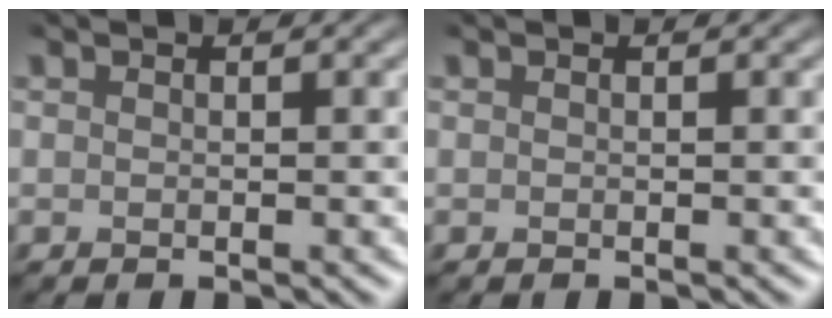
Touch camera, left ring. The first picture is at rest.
{"total": 0.0}